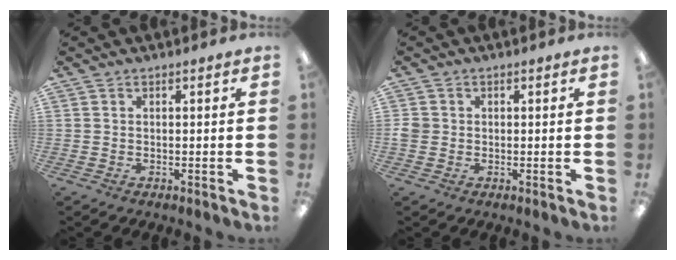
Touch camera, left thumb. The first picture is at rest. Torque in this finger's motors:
{"motor_torque": [-0.02, 0.01, 0.13, -0.12, 0.00]}